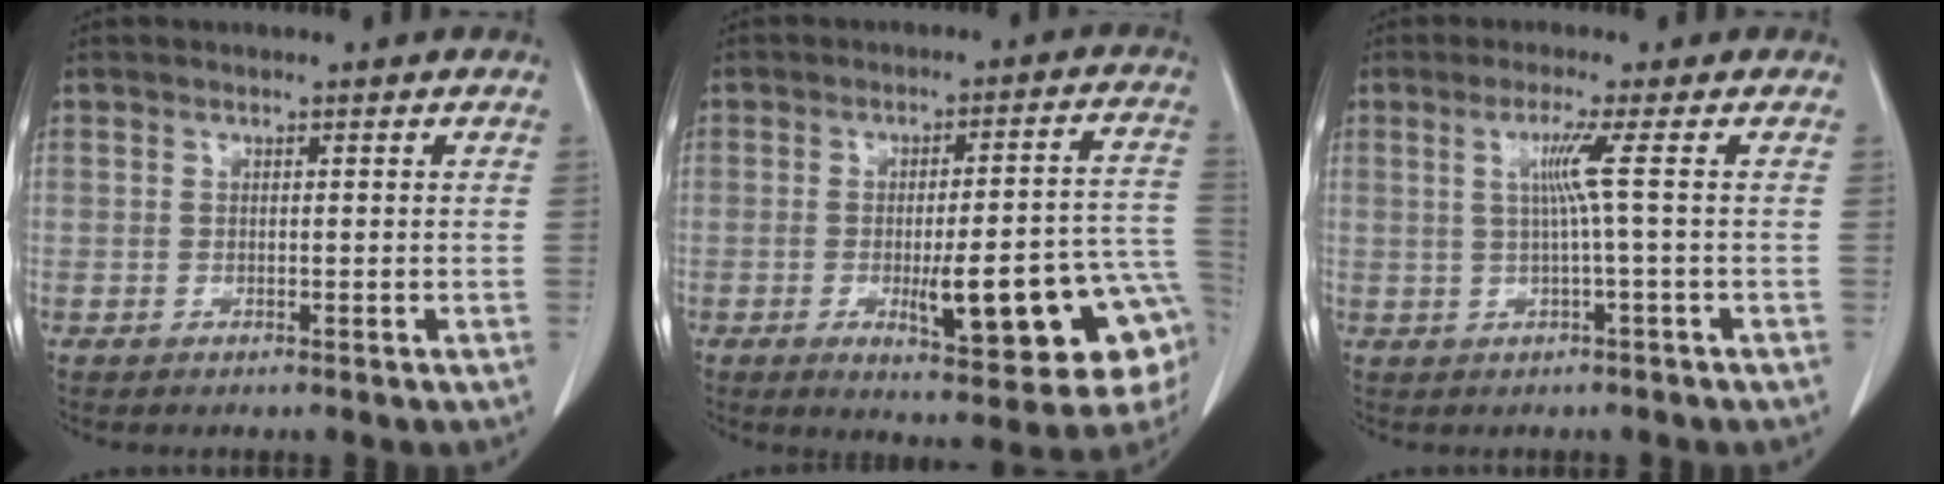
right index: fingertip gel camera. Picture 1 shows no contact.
{"total": 18.0, "force": [-5.2, 3.3, 16.9], "torque": [-0.141, 0.024, -0.050]}
{"total": 3.7, "force": [0.5, -1.5, 3.4], "torque": [-0.069, 0.000, 0.013]}